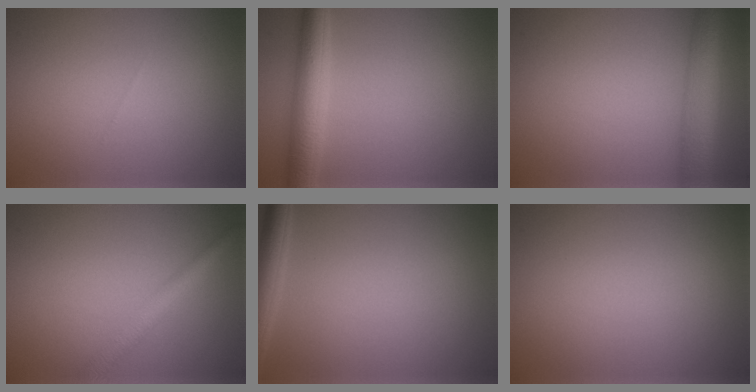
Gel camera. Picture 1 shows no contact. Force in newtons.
{"total": 4.5, "press": 4.5, "slide": 0.1}
{"total": 5.7, "press": 5.7, "slide": 0.2}
{"total": 2.7, "press": 2.7, "slide": 0.1}
{"total": 3.0, "press": 3.0, "slide": 0.2}
{"total": 0.0}